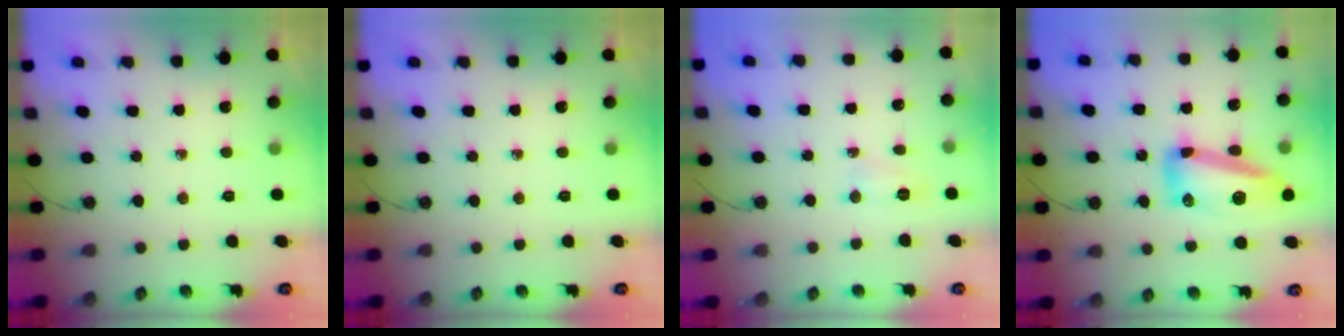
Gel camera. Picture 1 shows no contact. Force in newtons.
{"total": 0.0}
{"total": 4.7, "press": 4.4, "slide": 1.5}
{"total": 13.9, "press": 13.9, "slide": 1.1}